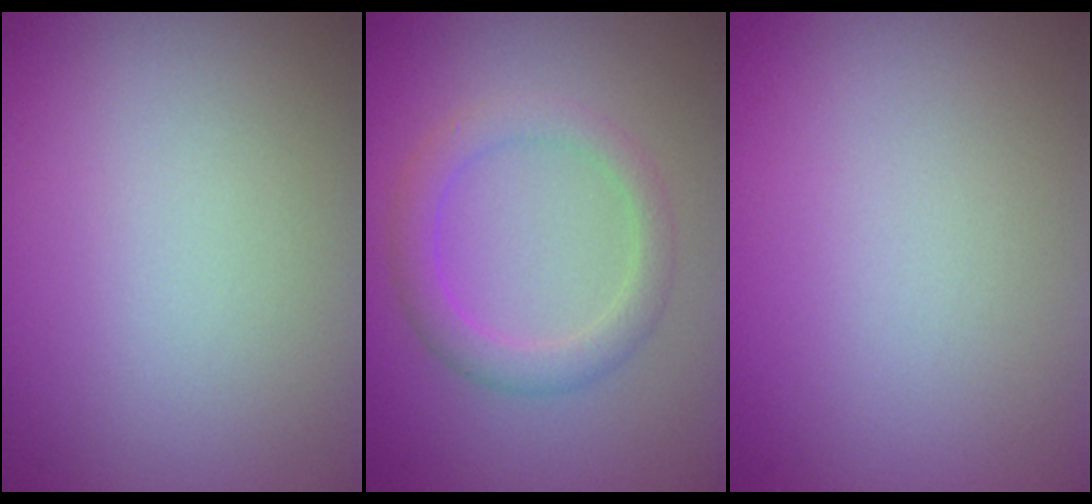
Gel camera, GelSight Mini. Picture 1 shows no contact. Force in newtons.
{"total": 2.9, "press": 2.9, "slide": 0.3}
{"total": 0.0}